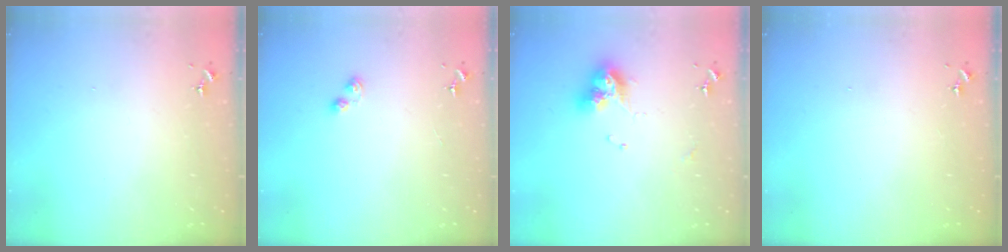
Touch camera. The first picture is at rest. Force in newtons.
{"total": 3.6, "press": 3.5, "slide": 0.4}
{"total": 10.7, "press": 10.6, "slide": 1.1}
{"total": 0.0}